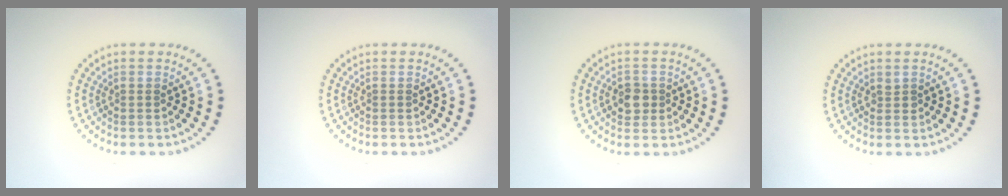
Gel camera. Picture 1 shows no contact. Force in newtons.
{"total": 0.0}
{"total": 2.0, "press": 1.9, "slide": 0.4}
{"total": 0.5, "press": 0.5, "slide": 0.2}